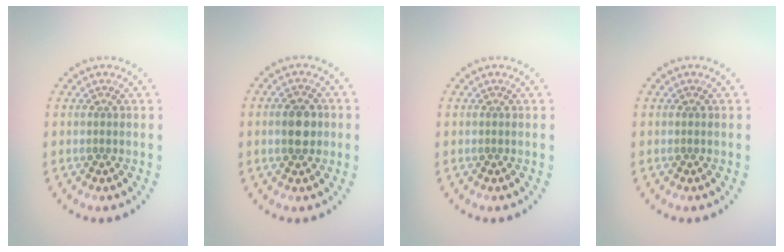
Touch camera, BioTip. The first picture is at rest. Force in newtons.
{"total": 3.3, "press": 3.3, "slide": 0.1}
{"total": 0.0}
{"total": 0.0}